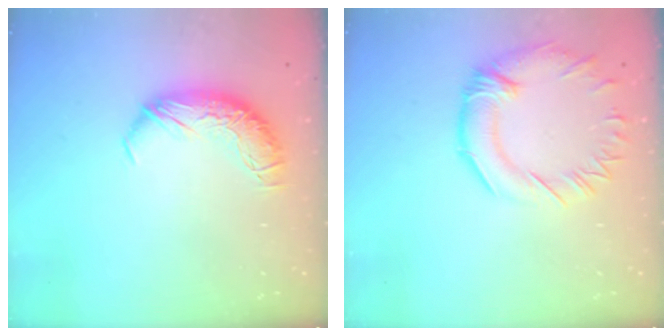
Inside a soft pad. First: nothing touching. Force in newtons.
{"total": 2.8, "press": 2.3, "slide": 1.5}